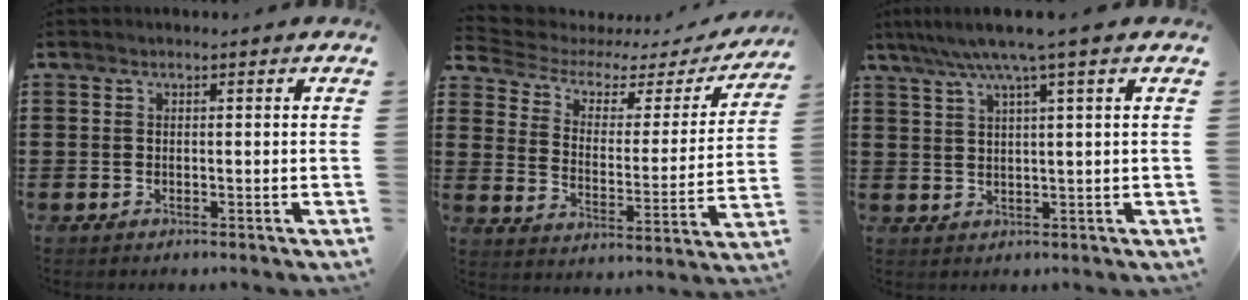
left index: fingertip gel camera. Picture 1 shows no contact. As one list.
[{"total": 4.2, "force": [2.9, 2.2, 2.0], "torque": [-0.063, -0.016, 0.041]}, {"total": 5.5, "force": [3.5, -0.5, 4.3], "torque": [-0.092, -0.005, 0.057]}]